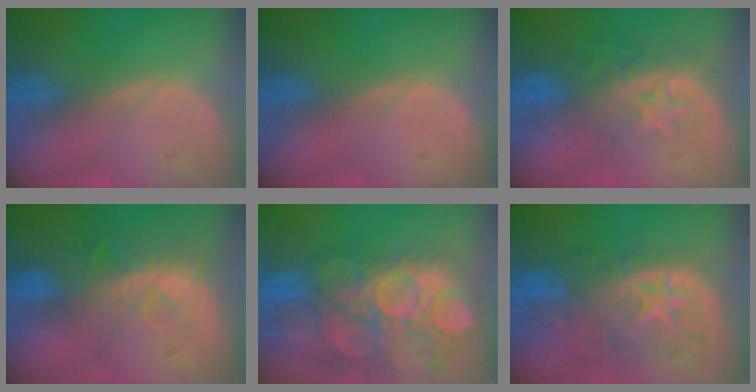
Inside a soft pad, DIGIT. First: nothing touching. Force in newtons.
{"total": 0.0}
{"total": 8.2, "press": 7.5, "slide": 3.3}
{"total": 8.1, "press": 7.4, "slide": 3.3}
{"total": 14.4, "press": 12.7, "slide": 6.8}
{"total": 11.1, "press": 9.8, "slide": 5.2}